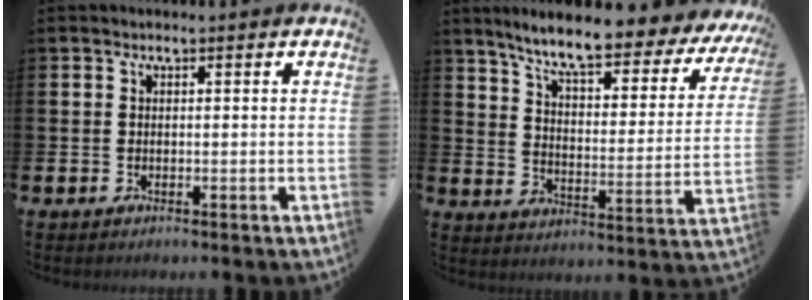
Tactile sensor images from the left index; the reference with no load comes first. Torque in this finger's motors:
{"motor_torque": [1.23, -0.91, 0.97, 0.21]}